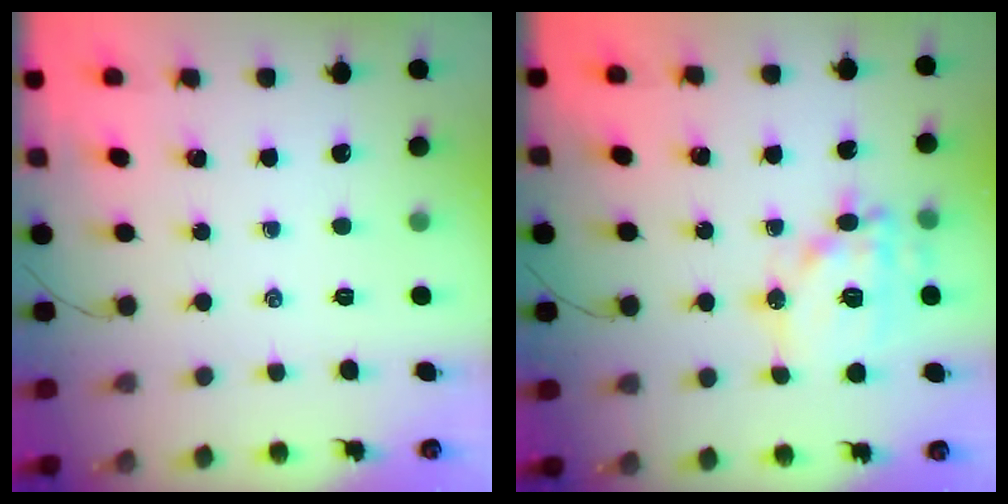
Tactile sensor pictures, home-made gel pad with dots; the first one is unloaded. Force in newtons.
{"total": 15.1, "press": 15.0, "slide": 2.1}